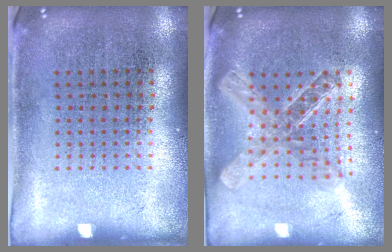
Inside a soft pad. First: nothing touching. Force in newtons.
{"total": 2.0, "press": 1.7, "slide": 1.1}